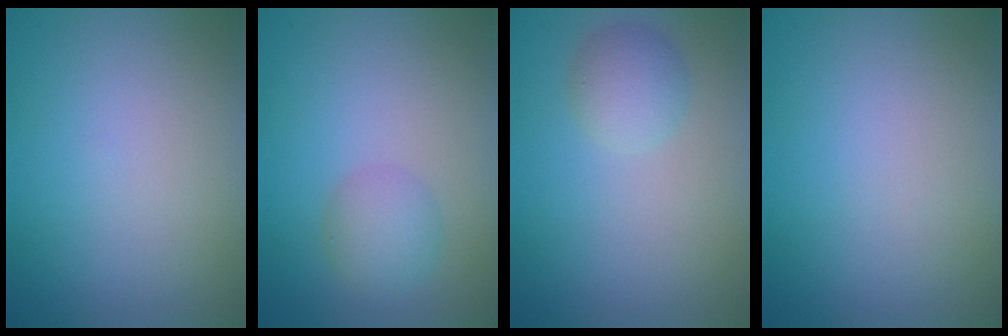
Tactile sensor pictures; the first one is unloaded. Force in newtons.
{"total": 2.4, "press": 2.4, "slide": 0.0}
{"total": 2.2, "press": 2.2, "slide": 0.2}
{"total": 0.0}